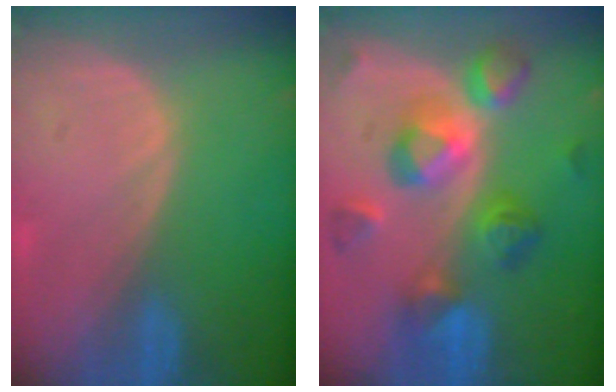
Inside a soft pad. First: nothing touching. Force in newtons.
{"total": 10.2, "press": 10.2, "slide": 0.8}